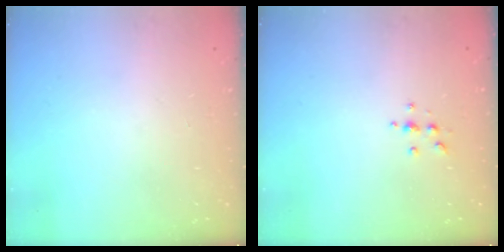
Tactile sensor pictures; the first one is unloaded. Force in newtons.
{"total": 3.7, "press": 3.7, "slide": 0.5}